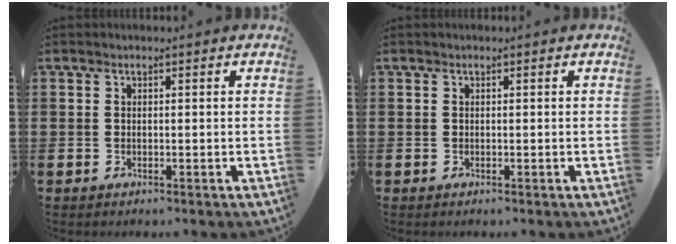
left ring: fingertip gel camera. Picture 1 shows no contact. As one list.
[{"total": 0.0}]